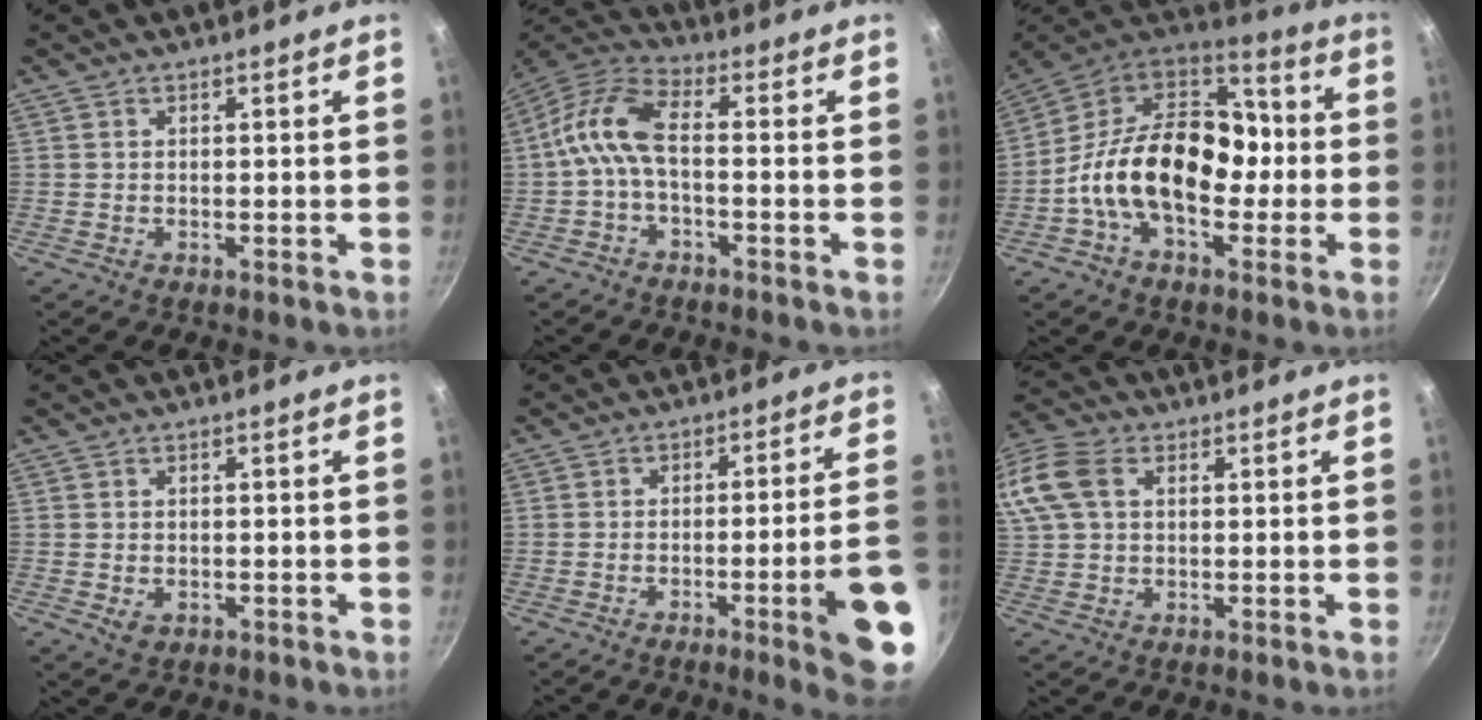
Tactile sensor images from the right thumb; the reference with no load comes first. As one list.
[{"total": 8.8, "force": [-1.6, 3.9, 7.8], "torque": [-0.175, 0.035, -0.047]}, {"total": 21.1, "force": [-2.6, 13.8, 15.8], "torque": [-0.224, 0.055, -0.063]}, {"total": 2.2, "force": [-0.5, 1.7, 1.4], "torque": [-0.022, -0.004, -0.003]}, {"total": 14.0, "force": [-5.8, 1.4, 12.7], "torque": [-0.150, 0.037, -0.073]}, {"total": 16.1, "force": [4.8, 11.4, 10.3], "torque": [-0.256, 0.041, 0.086]}]